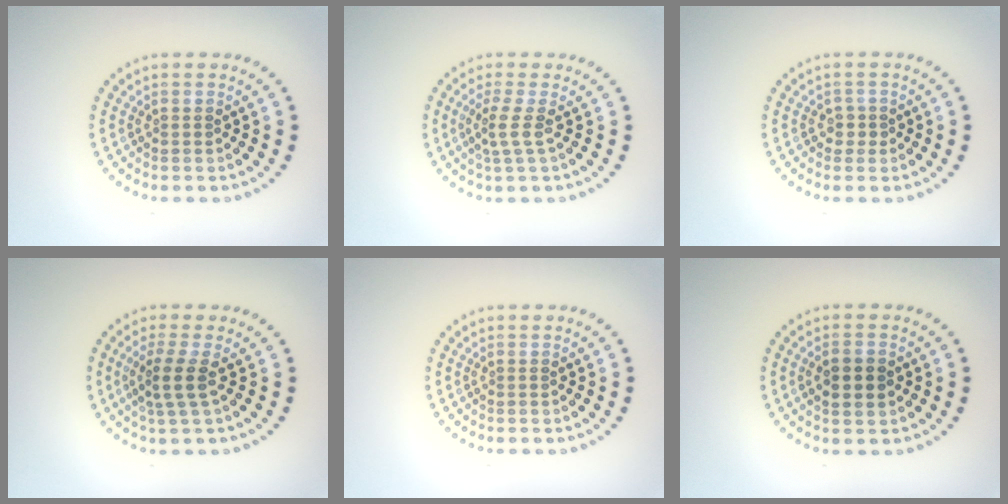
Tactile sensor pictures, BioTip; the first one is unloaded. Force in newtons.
{"total": 1.9, "press": 1.3, "slide": 1.3}
{"total": 1.2, "press": 1.0, "slide": 0.7}
{"total": 2.6, "press": 2.0, "slide": 1.6}
{"total": 0.0}
{"total": 2.6, "press": 2.6, "slide": 0.1}